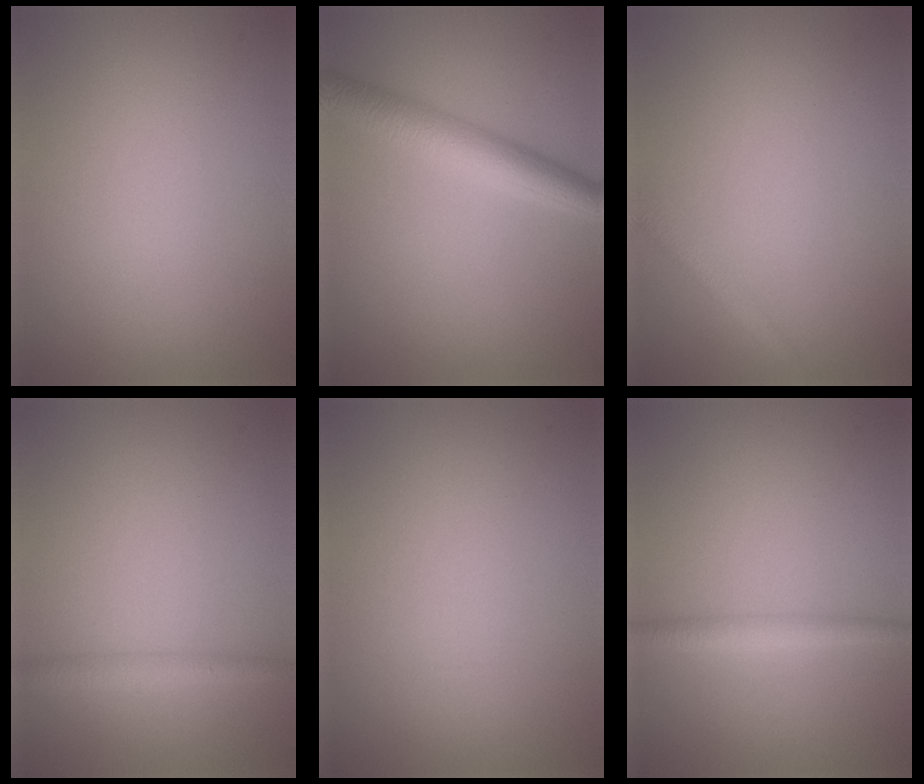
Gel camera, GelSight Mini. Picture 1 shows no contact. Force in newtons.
{"total": 4.5, "press": 4.5, "slide": 0.1}
{"total": 1.7, "press": 1.7, "slide": 0.1}
{"total": 1.8, "press": 1.8, "slide": 0.1}
{"total": 0.0}
{"total": 1.9, "press": 1.9, "slide": 0.0}